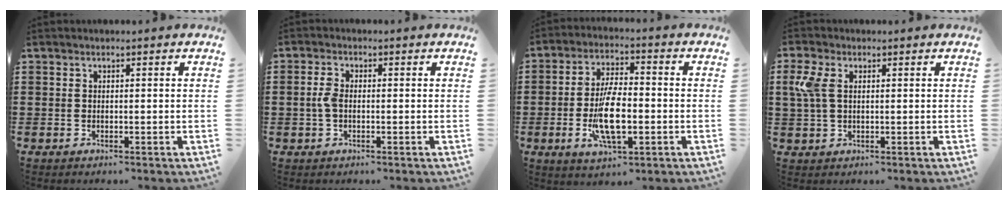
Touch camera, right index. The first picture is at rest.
{"total": 2.8, "force": [-0.3, 1.4, 2.4], "torque": [-0.062, -0.001, -0.012]}
{"total": 9.9, "force": [-2.1, 3.9, 8.8], "torque": [-0.186, -0.008, -0.039]}
{"total": 5.2, "force": [1.1, 2.9, 4.2], "torque": [-0.111, 0.002, 0.013]}